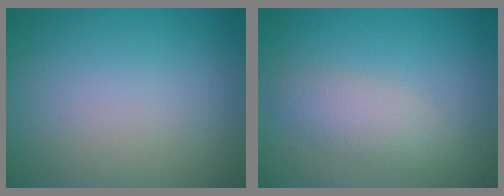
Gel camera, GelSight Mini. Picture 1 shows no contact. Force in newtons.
{"total": 2.8, "press": 2.8, "slide": 0.1}